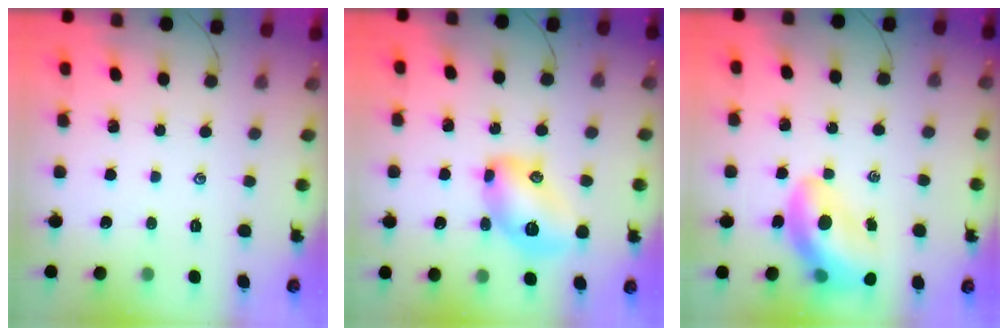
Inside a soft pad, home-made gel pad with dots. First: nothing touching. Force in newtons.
{"total": 11.7, "press": 11.7, "slide": 0.8}
{"total": 14.2, "press": 13.6, "slide": 4.1}